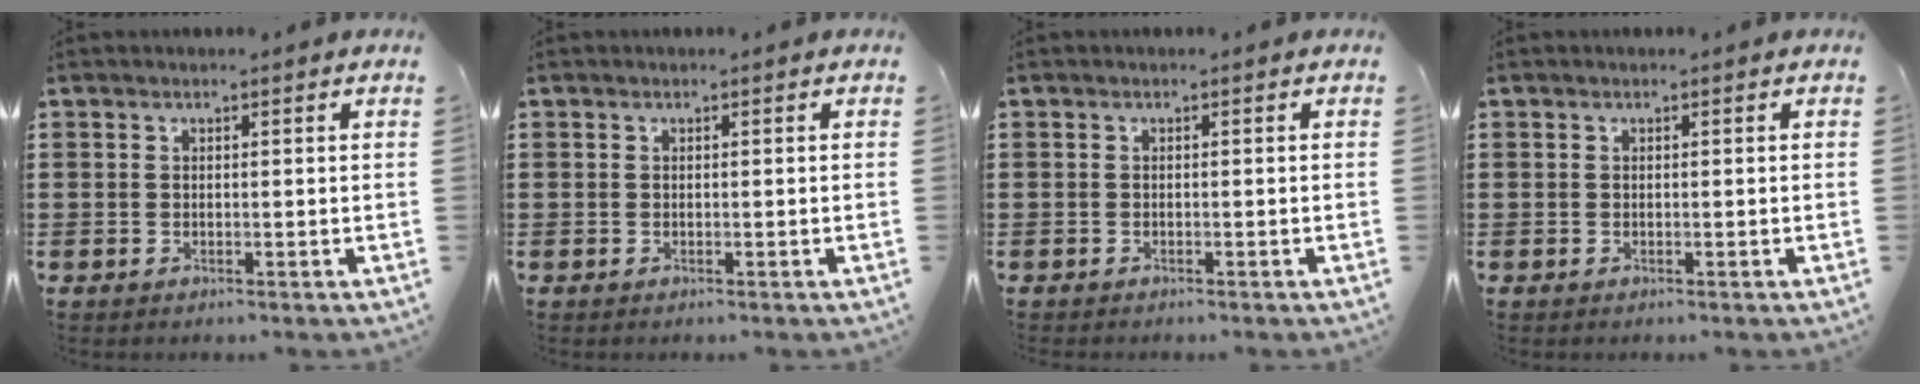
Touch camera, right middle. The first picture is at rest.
{"total": 0.0}
{"total": 0.0}
{"total": 0.0}